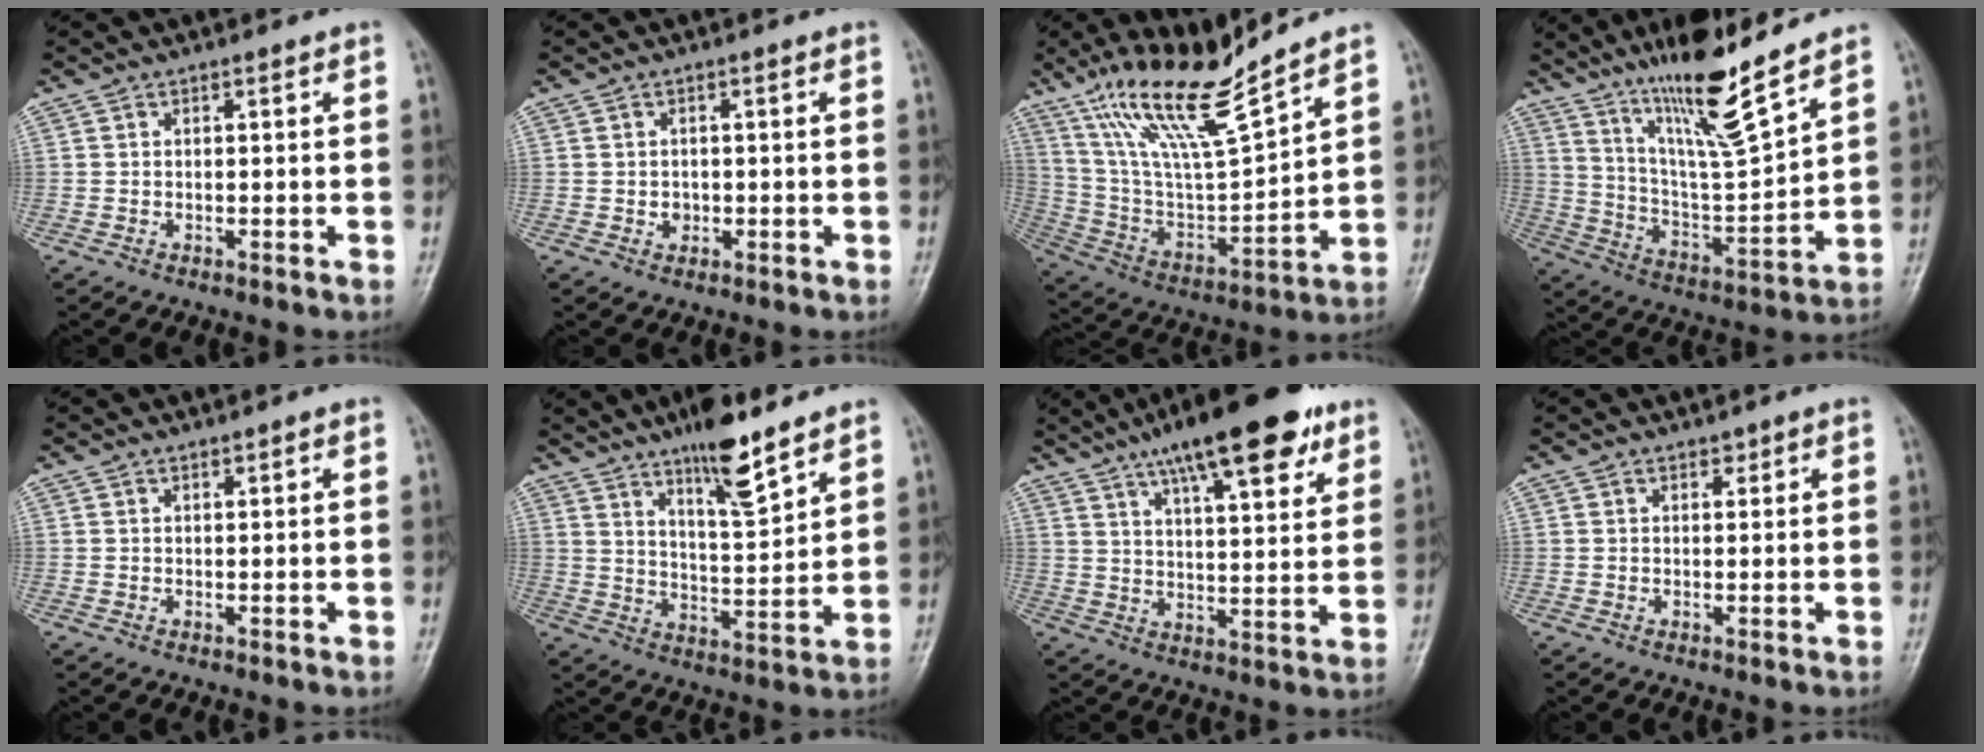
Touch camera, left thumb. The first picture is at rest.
{"total": 1.4, "force": [-0.1, 1.2, 0.6], "torque": [-0.004, 0.002, 0.002]}
{"total": 17.5, "force": [13.6, 2.2, 10.8], "torque": [-0.185, -0.073, 0.267]}
{"total": 16.2, "force": [12.0, 1.4, 10.8], "torque": [-0.176, -0.072, 0.220]}
{"total": 0.6, "force": [0.6, 0.1, 0.1], "torque": [-0.003, -0.005, 0.010]}
{"total": 11.6, "force": [8.4, 2.4, 7.7], "torque": [-0.116, -0.058, 0.146]}
{"total": 19.5, "force": [12.2, 5.7, 14.2], "torque": [-0.195, -0.029, 0.190]}
{"total": 1.1, "force": [0.9, 0.6, 0.3], "torque": [0.004, -0.007, 0.012]}